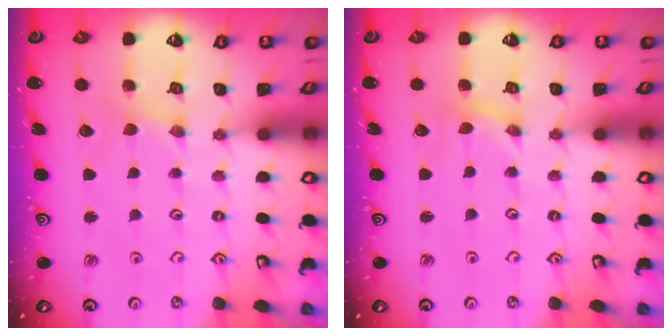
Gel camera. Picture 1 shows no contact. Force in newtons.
{"total": 0.0}